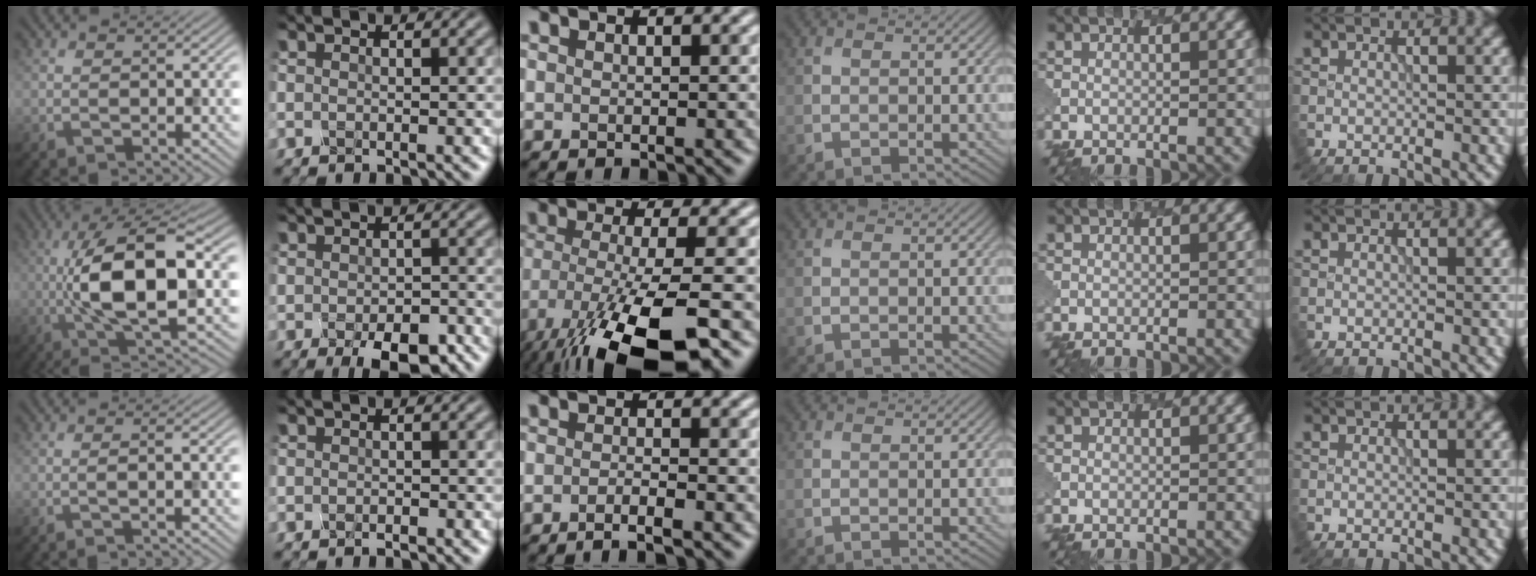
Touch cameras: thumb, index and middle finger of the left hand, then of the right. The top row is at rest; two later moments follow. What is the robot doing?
{"motion": "dispense", "object": "glue stick"}